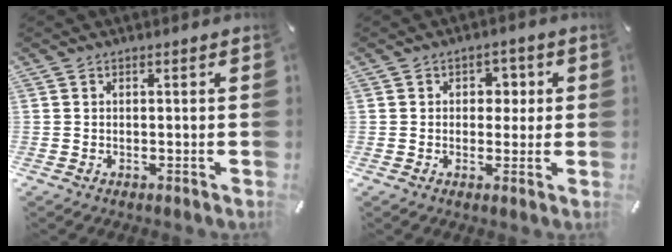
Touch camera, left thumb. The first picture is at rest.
{"total": 4.1, "force": [0.3, 3.5, 2.2], "torque": [-0.017, -0.002, -0.005]}